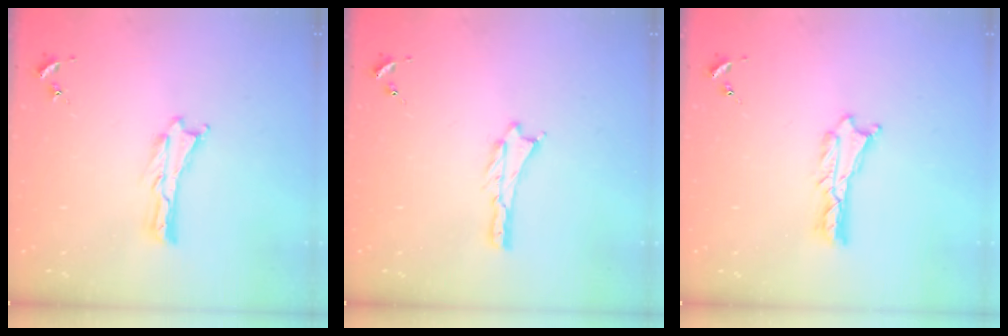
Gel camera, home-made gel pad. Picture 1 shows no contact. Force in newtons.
{"total": 0.5, "press": 0.5, "slide": 0.2}
{"total": 0.7, "press": 0.7, "slide": 0.1}